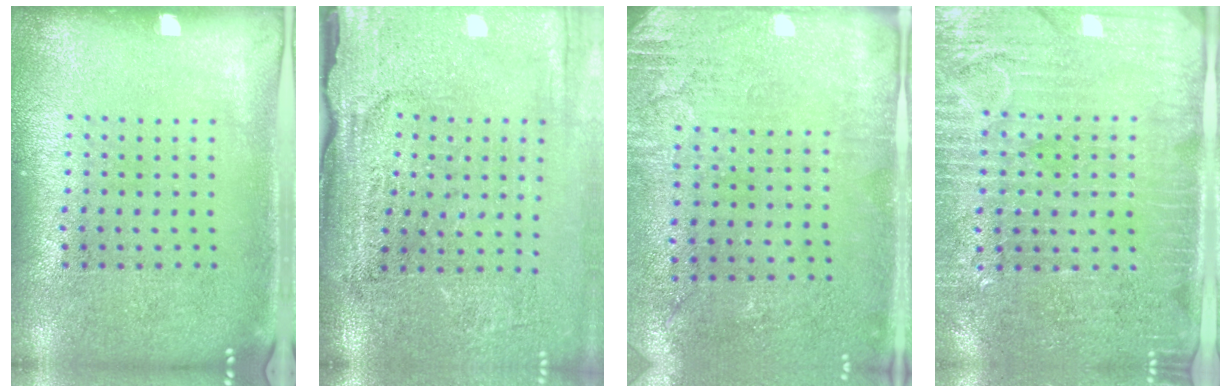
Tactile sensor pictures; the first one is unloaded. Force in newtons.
{"total": 3.7, "press": 3.2, "slide": 1.9}
{"total": 2.8, "press": 2.3, "slide": 1.6}
{"total": 3.6, "press": 3.2, "slide": 1.8}